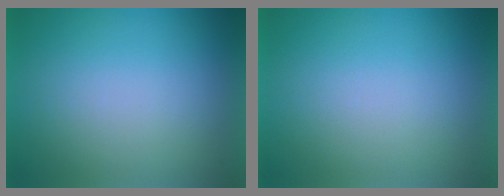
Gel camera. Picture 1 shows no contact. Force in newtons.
{"total": 0.0}